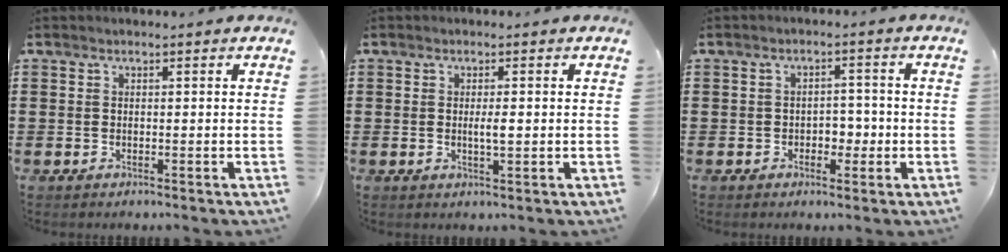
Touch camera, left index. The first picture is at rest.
{"total": 2.2, "force": [0.1, 0.4, 2.1], "torque": [-0.041, -0.004, 0.001]}
{"total": 3.1, "force": [-0.9, 2.2, 2.0], "torque": [-0.035, 0.002, -0.024]}